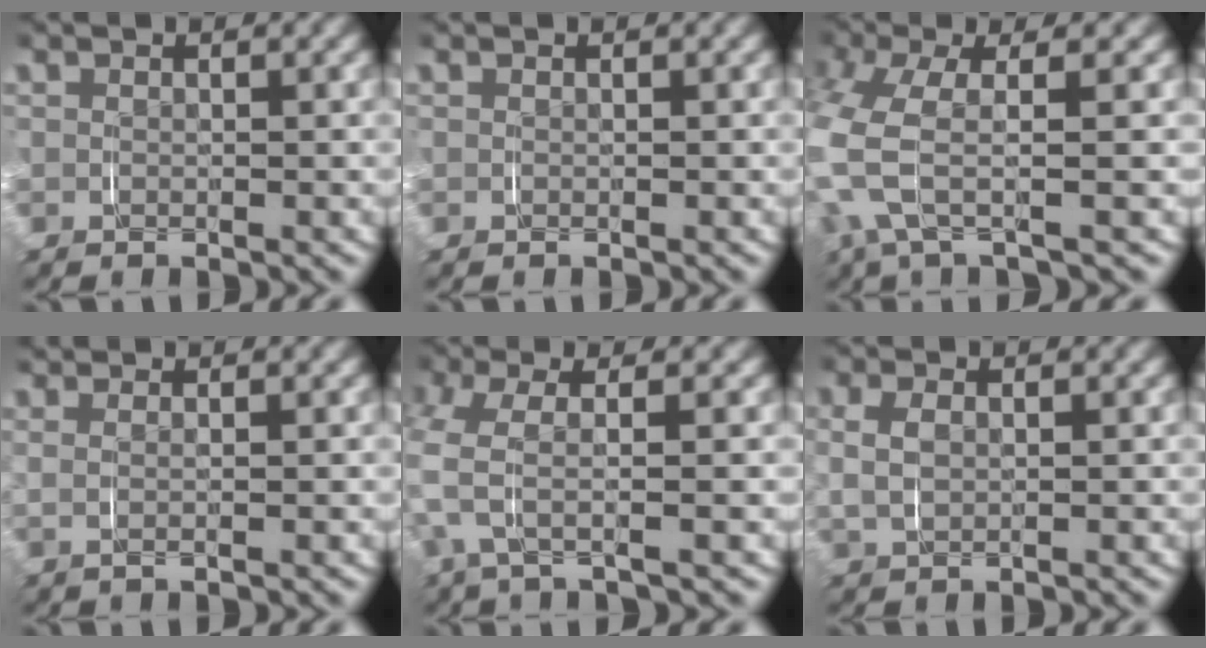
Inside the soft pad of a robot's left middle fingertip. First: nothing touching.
{"total": 0.0}
{"total": 6.3, "force": [0.4, 3.3, 5.3], "torque": [-0.156, -0.003, 0.003]}
{"total": 1.6, "force": [0.9, 0.0, 1.3], "torque": [-0.023, 0.011, 0.009]}
{"total": 4.5, "force": [1.1, 1.9, 3.9], "torque": [-0.104, 0.015, 0.008]}
{"total": 2.7, "force": [0.6, 1.9, 1.8], "torque": [-0.052, 0.004, 0.013]}